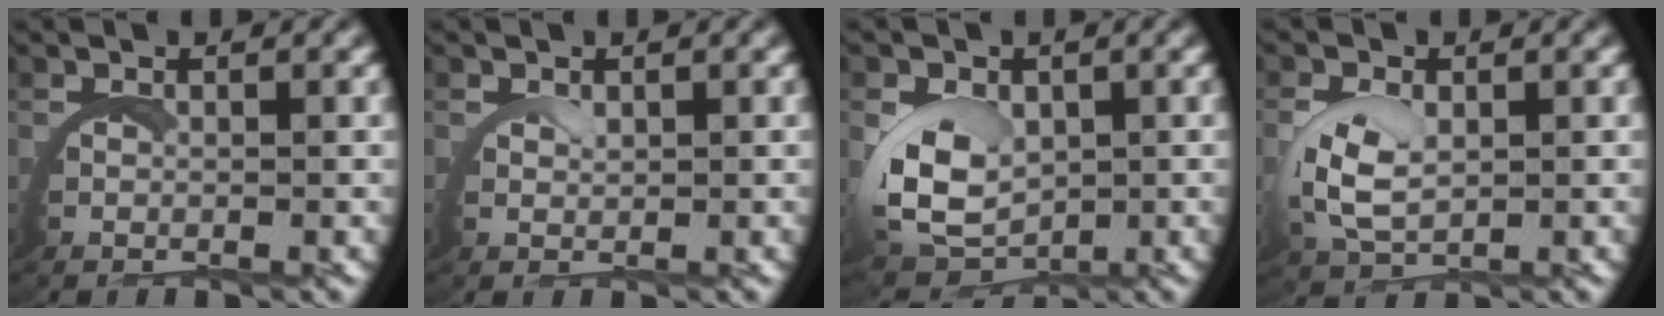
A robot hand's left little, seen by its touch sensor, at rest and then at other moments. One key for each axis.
{"total": 1.2, "fx": 1.1, "fy": -0.5, "fz": 0.1, "tx": -0.006, "ty": -0.003, "tz": 0.024}
{"total": 6.0, "fx": 0.3, "fy": 4.4, "fz": 4.1, "tx": -0.115, "ty": -0.028, "tz": 0.021}
{"total": 3.4, "fx": 0.7, "fy": 1.8, "fz": 2.8, "tx": -0.082, "ty": -0.005, "tz": 0.023}